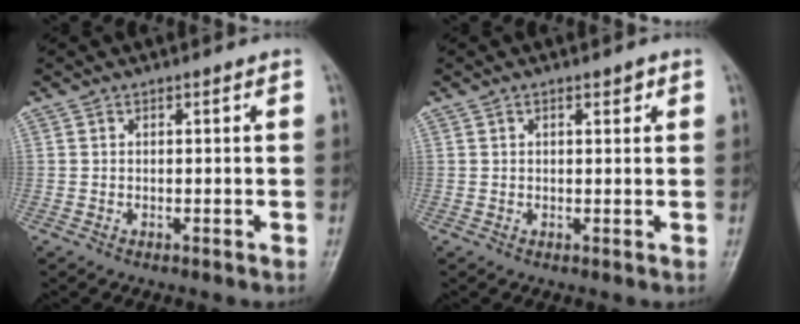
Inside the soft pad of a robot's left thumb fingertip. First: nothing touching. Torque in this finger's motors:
{"motor_torque": [-0.48, -0.20, -0.11, -0.17, -0.01]}